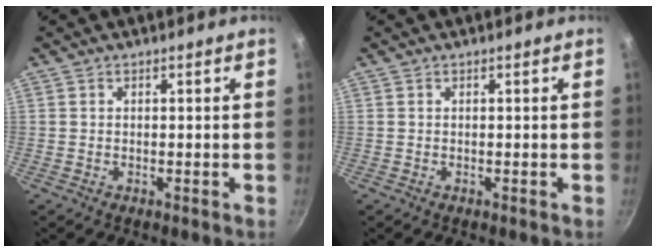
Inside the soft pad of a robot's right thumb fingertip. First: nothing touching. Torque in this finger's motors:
{"motor_torque": [0.61, -0.14, 0.44, -0.61, -0.05]}